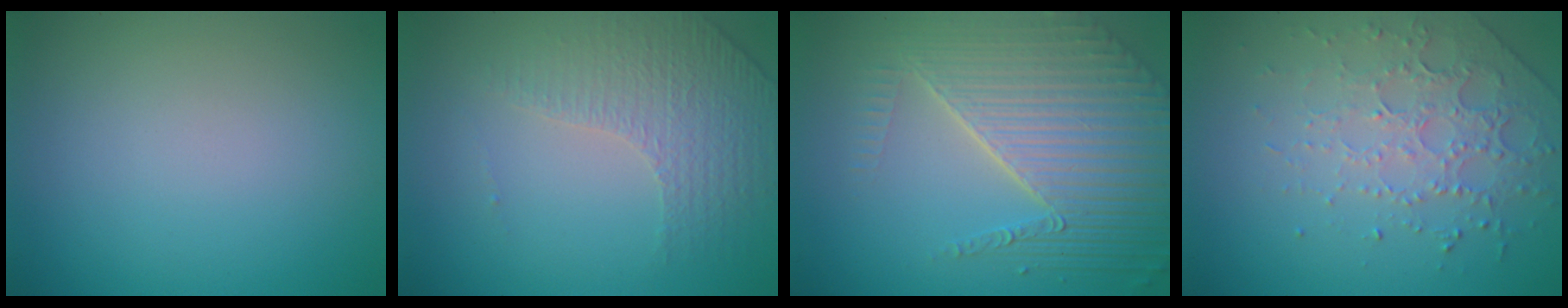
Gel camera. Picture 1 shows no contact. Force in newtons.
{"total": 4.4, "press": 2.8, "slide": 3.3}
{"total": 8.2, "press": 5.7, "slide": 5.9}
{"total": 4.4, "press": 3.1, "slide": 3.2}